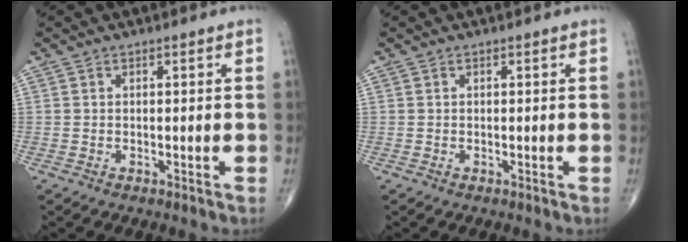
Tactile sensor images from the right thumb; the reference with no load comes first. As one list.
[{"total": 0.0}]